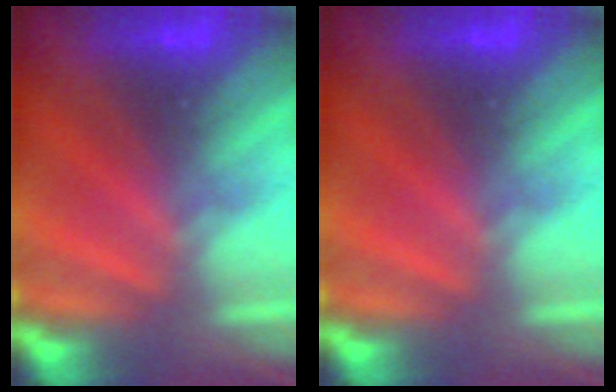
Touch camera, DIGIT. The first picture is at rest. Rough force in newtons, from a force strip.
{"total": 0.0}